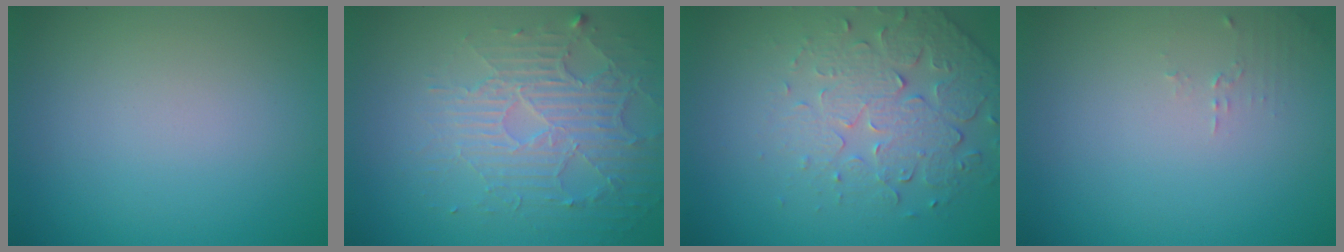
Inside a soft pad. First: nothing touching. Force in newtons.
{"total": 4.1, "press": 3.4, "slide": 2.3}
{"total": 5.1, "press": 3.7, "slide": 3.5}
{"total": 0.9, "press": 0.9, "slide": 0.3}